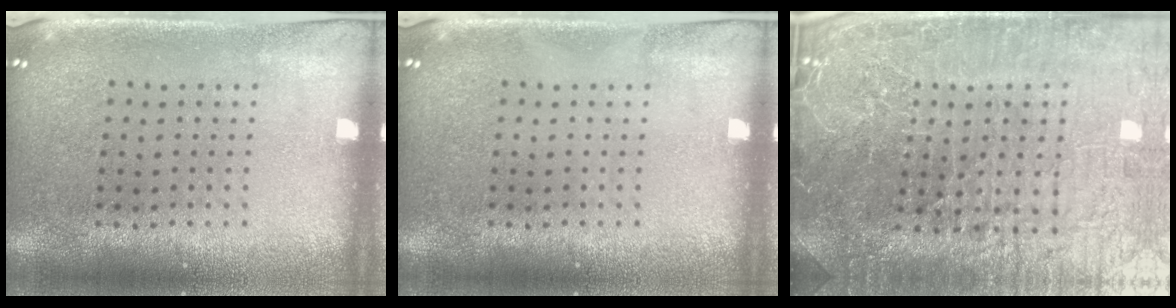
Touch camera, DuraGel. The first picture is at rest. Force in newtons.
{"total": 0.0}
{"total": 6.3, "press": 5.7, "slide": 2.7}